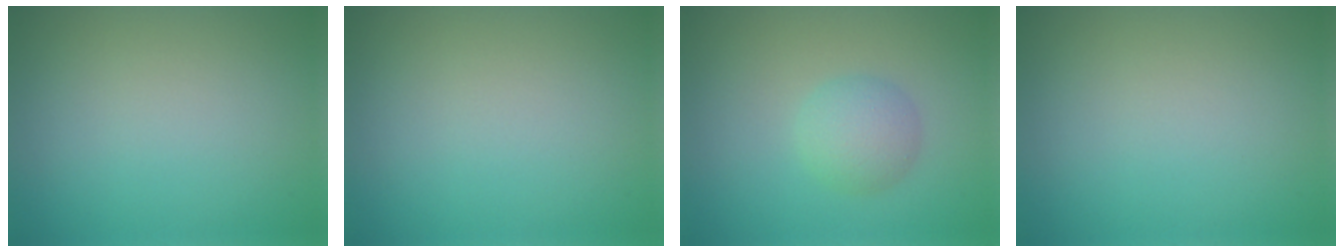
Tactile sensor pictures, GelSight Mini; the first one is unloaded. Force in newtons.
{"total": 0.0}
{"total": 2.7, "press": 2.7, "slide": 0.1}
{"total": 0.0}